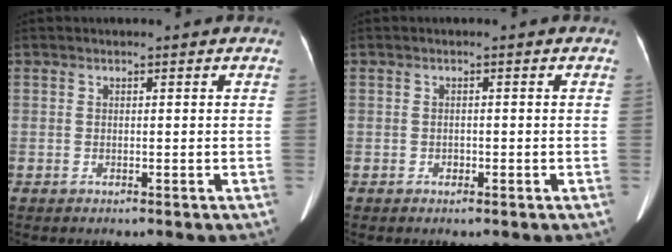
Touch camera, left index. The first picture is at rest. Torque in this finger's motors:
{"motor_torque": [-0.02, 0.00, 0.00, 0.00]}